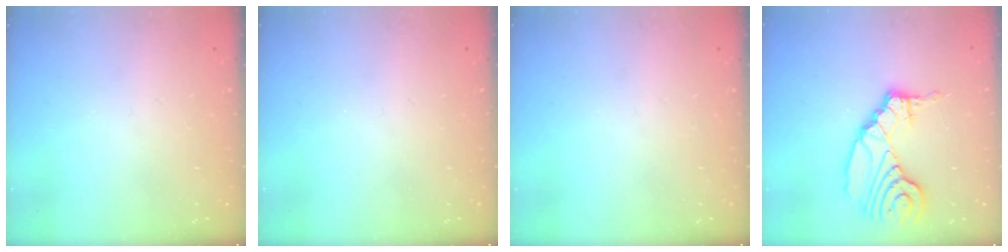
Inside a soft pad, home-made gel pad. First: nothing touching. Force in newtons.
{"total": 0.0}
{"total": 0.0}
{"total": 14.5, "press": 14.4, "slide": 1.5}